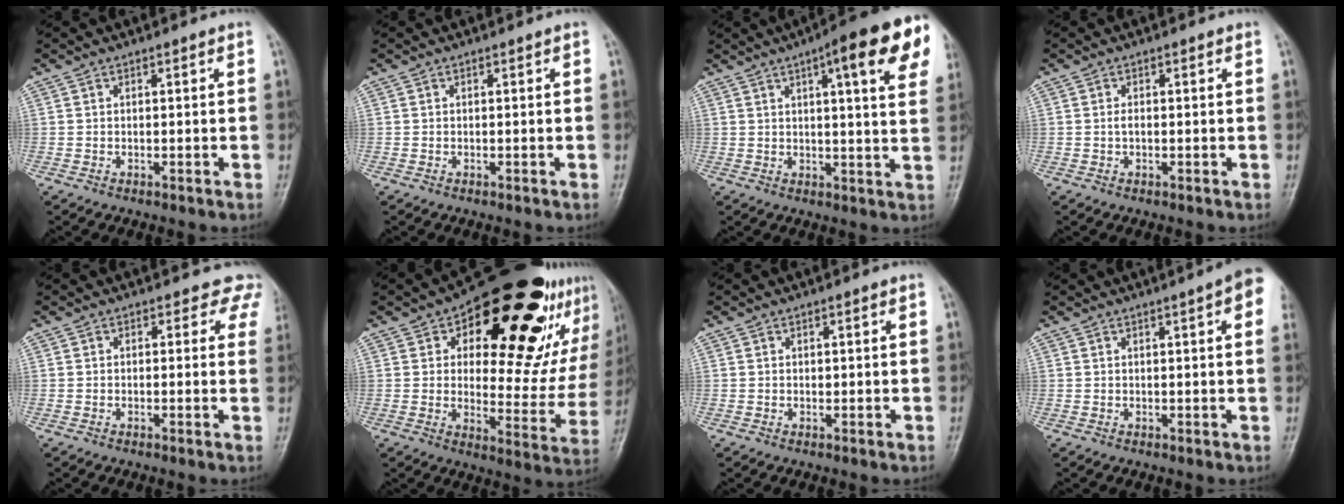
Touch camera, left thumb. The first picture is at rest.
{"total": 0.0}
{"total": 16.0, "force": [7.5, 3.5, 13.7], "torque": [-0.157, -0.012, 0.089]}
{"total": 1.0, "force": [-0.1, 0.5, 0.9], "torque": [-0.010, 0.003, -0.002]}
{"total": 3.7, "force": [2.6, 2.5, 1.0], "torque": [0.023, -0.008, 0.002]}
{"total": 28.3, "force": [13.6, 13.7, 20.7], "torque": [-0.224, -0.013, 0.195]}
{"total": 0.6, "force": [0.1, 0.3, 0.4], "torque": [0.000, 0.001, 0.004]}
{"total": 6.3, "force": [2.5, 0.9, 5.7], "torque": [-0.062, 0.004, 0.025]}